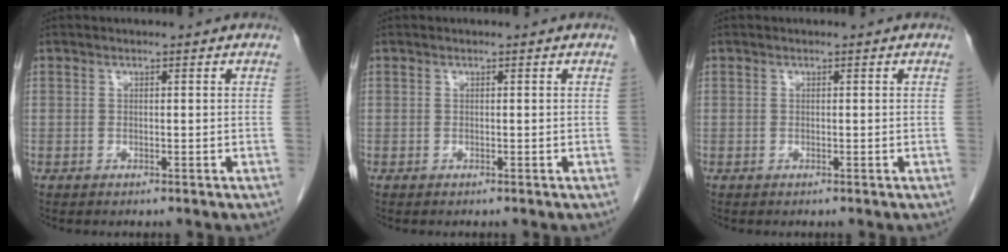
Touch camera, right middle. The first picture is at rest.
{"total": 0.0}
{"total": 0.0}